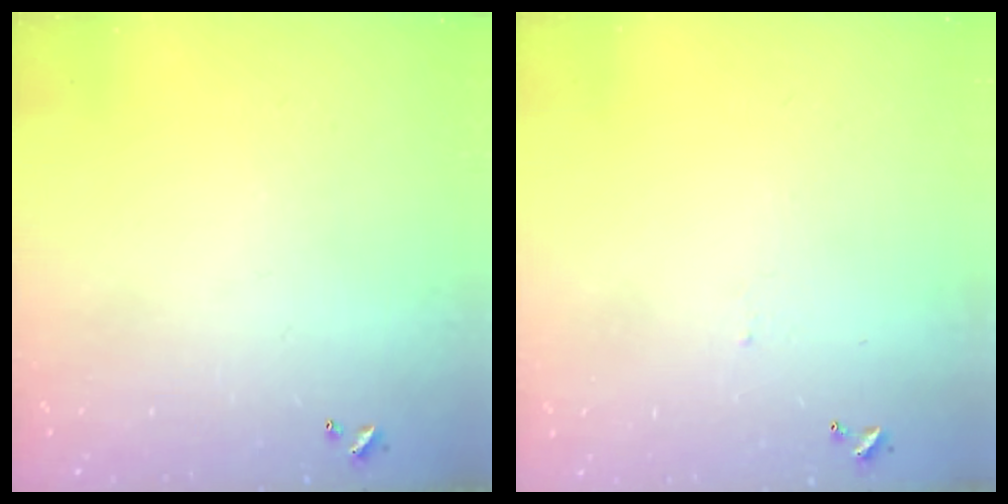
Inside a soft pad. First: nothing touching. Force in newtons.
{"total": 2.1, "press": 2.1, "slide": 0.2}